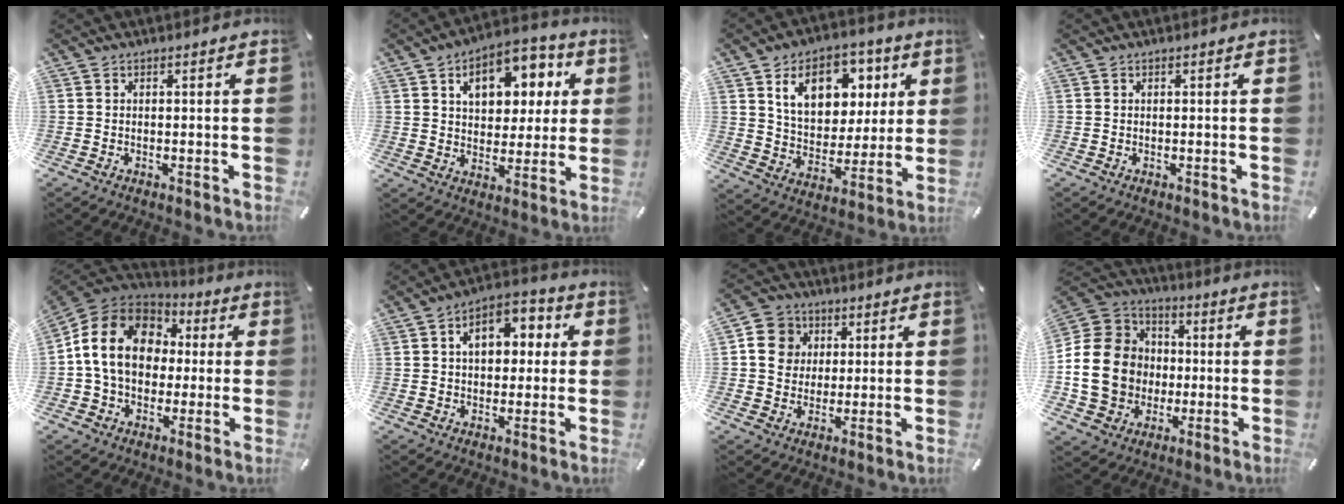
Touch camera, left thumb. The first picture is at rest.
{"total": 12.0, "force": [5.0, 8.6, 6.7], "torque": [-0.095, -0.019, 0.088]}
{"total": 14.8, "force": [6.9, 10.8, 7.4], "torque": [-0.123, -0.017, 0.127]}
{"total": 0.0}
{"total": 15.8, "force": [0.7, 13.1, 8.9], "torque": [-0.185, 0.012, 0.012]}
{"total": 9.3, "force": [2.2, 6.8, 5.9], "torque": [-0.087, 0.005, 0.034]}
{"total": 8.0, "force": [1.7, 7.5, 2.0], "torque": [-0.025, 0.002, 0.033]}
{"total": 18.3, "force": [-2.1, 16.3, 8.1], "torque": [-0.180, 0.016, -0.035]}